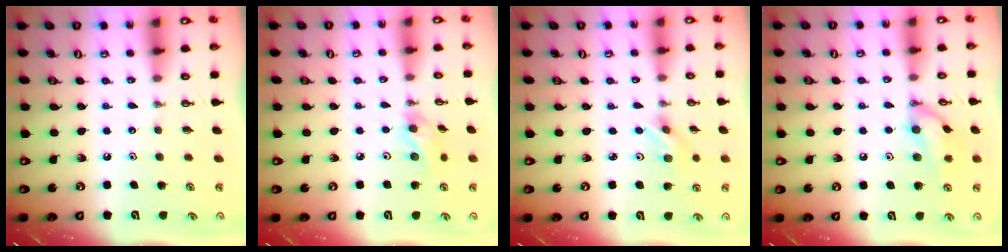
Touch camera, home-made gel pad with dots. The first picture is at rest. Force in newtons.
{"total": 8.1, "press": 8.0, "slide": 0.9}
{"total": 2.9, "press": 2.8, "slide": 0.7}
{"total": 12.0, "press": 11.8, "slide": 1.6}